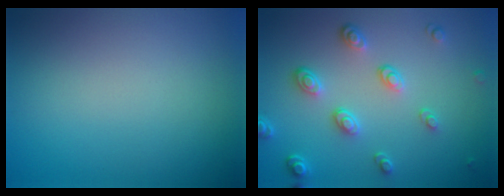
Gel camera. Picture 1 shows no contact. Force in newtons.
{"total": 3.7, "press": 2.8, "slide": 2.3}